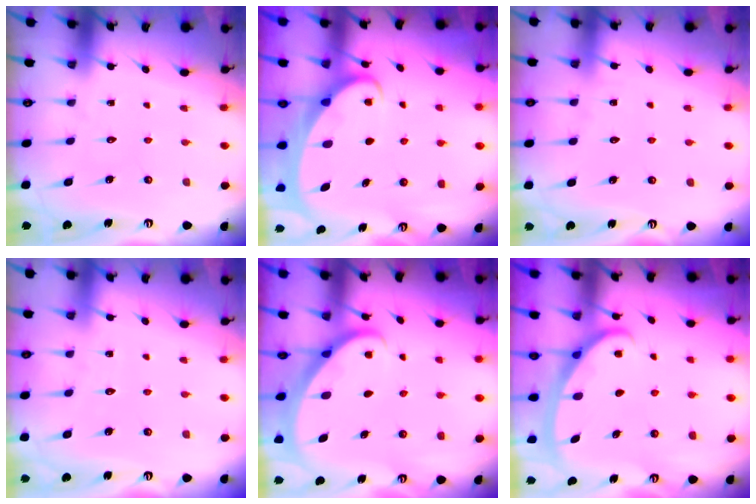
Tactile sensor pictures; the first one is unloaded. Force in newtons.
{"total": 3.1, "press": 3.0, "slide": 0.4}
{"total": 2.7, "press": 2.7, "slide": 0.4}
{"total": 1.7, "press": 1.7, "slide": 0.2}
{"total": 2.4, "press": 2.4, "slide": 0.2}
{"total": 2.8, "press": 2.8, "slide": 0.4}